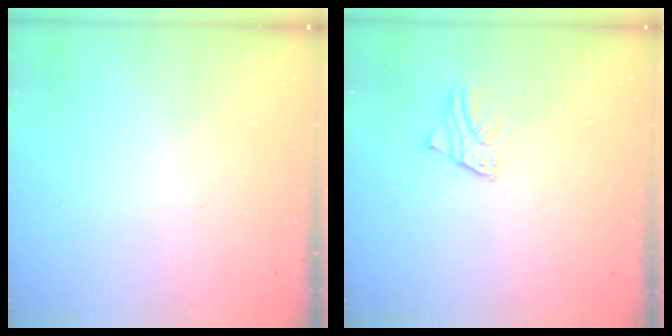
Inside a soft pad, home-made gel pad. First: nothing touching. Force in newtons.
{"total": 1.9, "press": 1.9, "slide": 0.0}